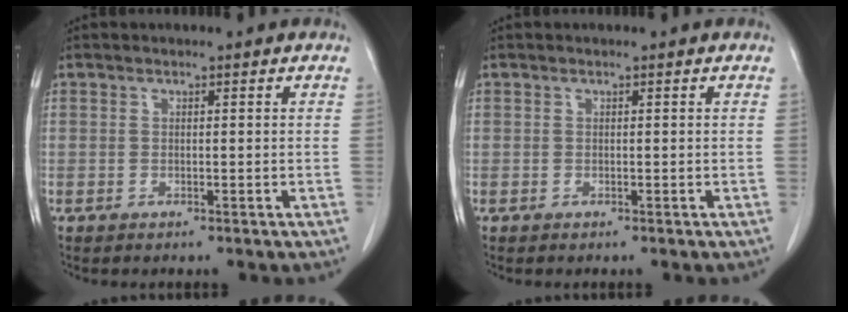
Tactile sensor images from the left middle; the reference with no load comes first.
{"total": 0.0}